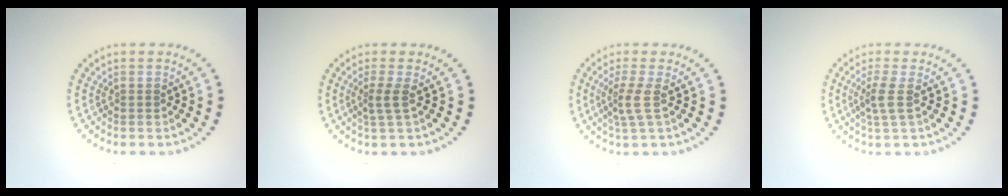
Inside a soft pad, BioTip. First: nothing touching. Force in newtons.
{"total": 1.6, "press": 1.0, "slide": 1.3}
{"total": 2.4, "press": 1.6, "slide": 1.8}
{"total": 2.0, "press": 1.6, "slide": 1.3}